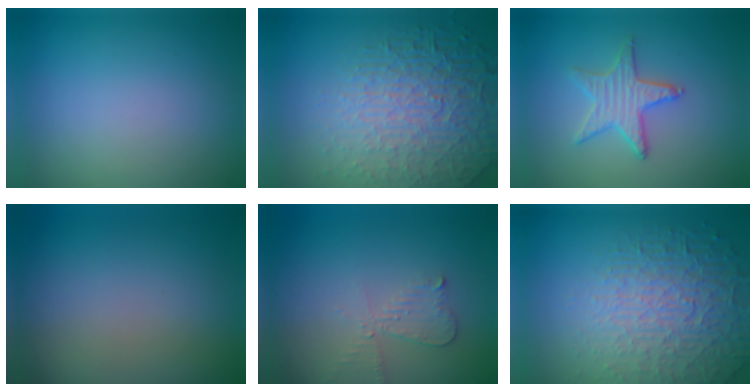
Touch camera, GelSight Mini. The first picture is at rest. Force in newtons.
{"total": 8.8, "press": 6.0, "slide": 6.4}
{"total": 2.4, "press": 2.4, "slide": 0.2}
{"total": 0.0}
{"total": 2.2, "press": 2.2, "slide": 0.2}
{"total": 7.0, "press": 5.3, "slide": 4.6}